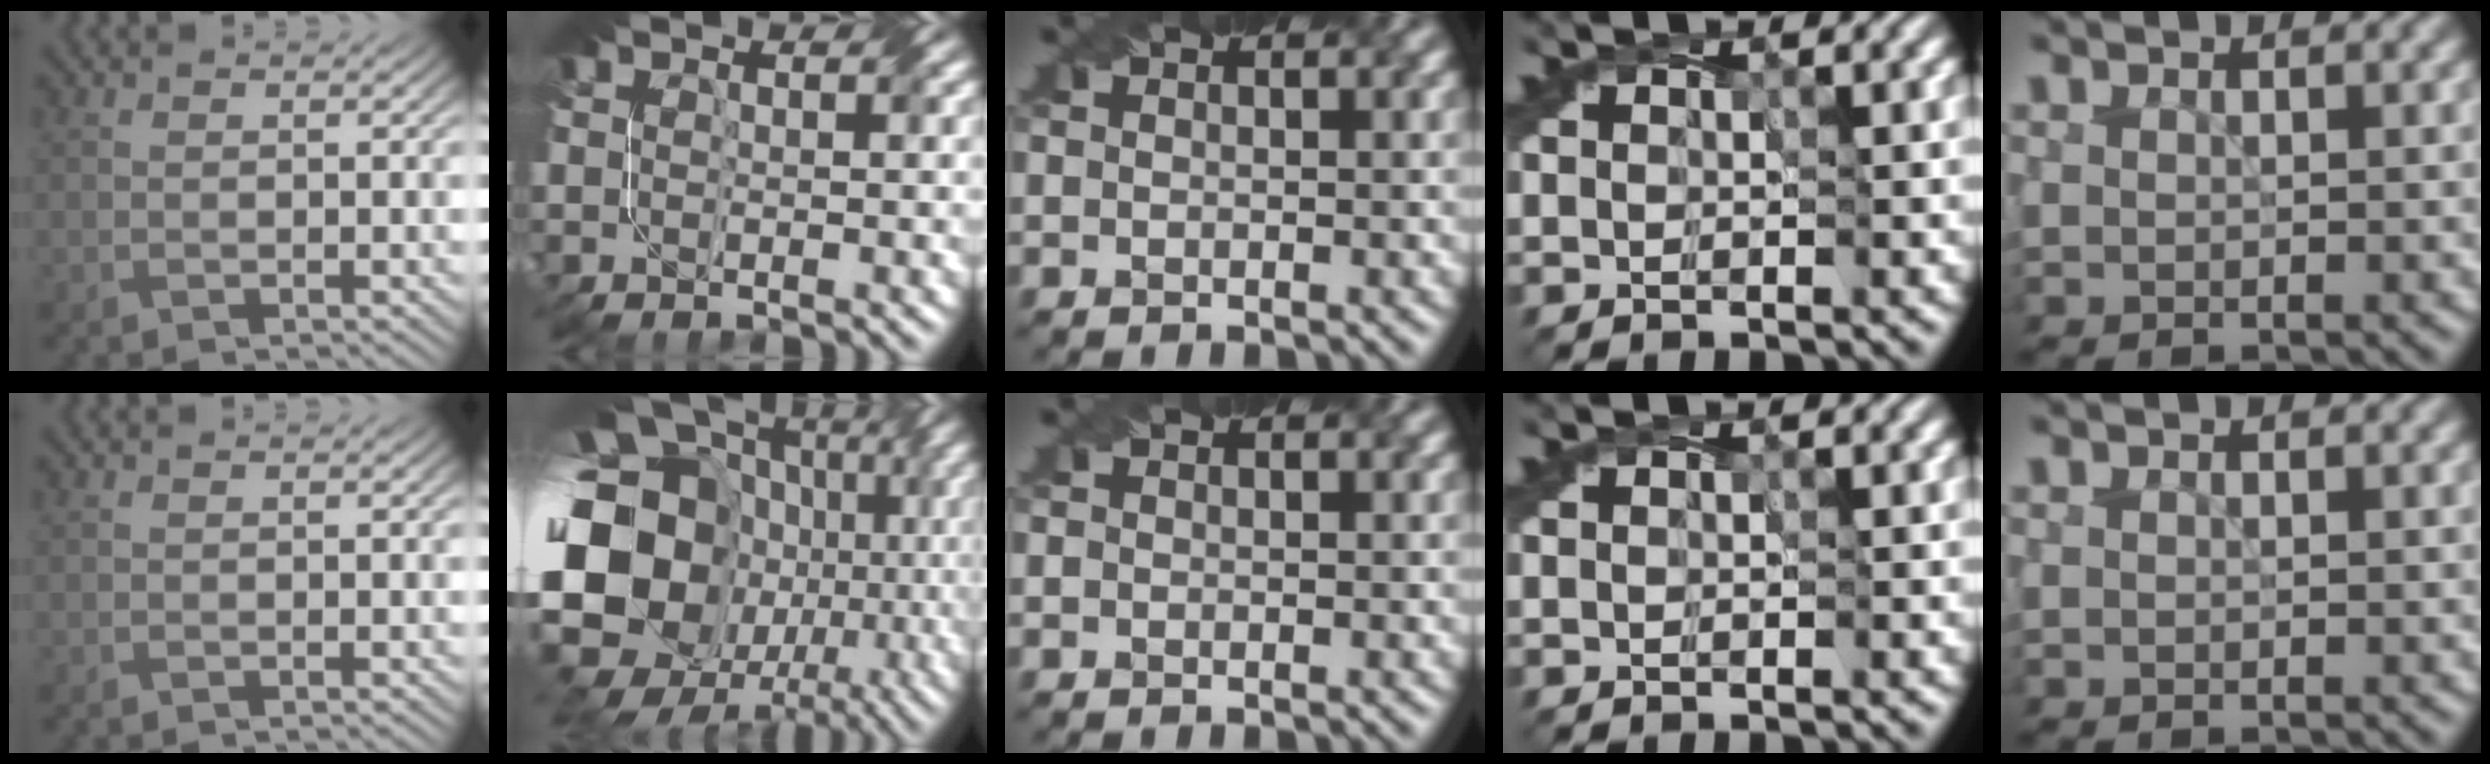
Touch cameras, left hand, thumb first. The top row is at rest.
{"index": {"total": 20.1, "force": [-3.0, 16.2, 11.4], "torque": [-0.229, -0.012, -0.073]}, "middle": {"total": 0.5, "force": [0.0, 0.5, 0.2], "torque": [0.002, 0.007, -0.008]}}